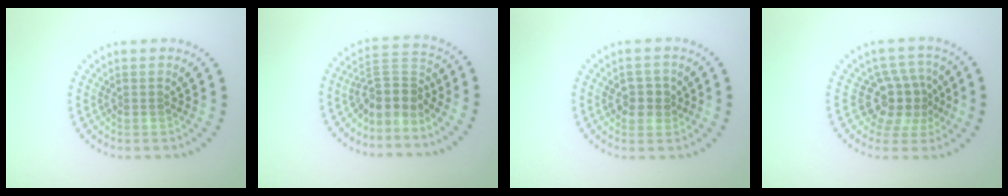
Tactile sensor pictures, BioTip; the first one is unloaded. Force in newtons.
{"total": 3.4, "press": 2.6, "slide": 2.1}
{"total": 1.9, "press": 1.8, "slide": 0.2}
{"total": 3.9, "press": 3.2, "slide": 2.3}